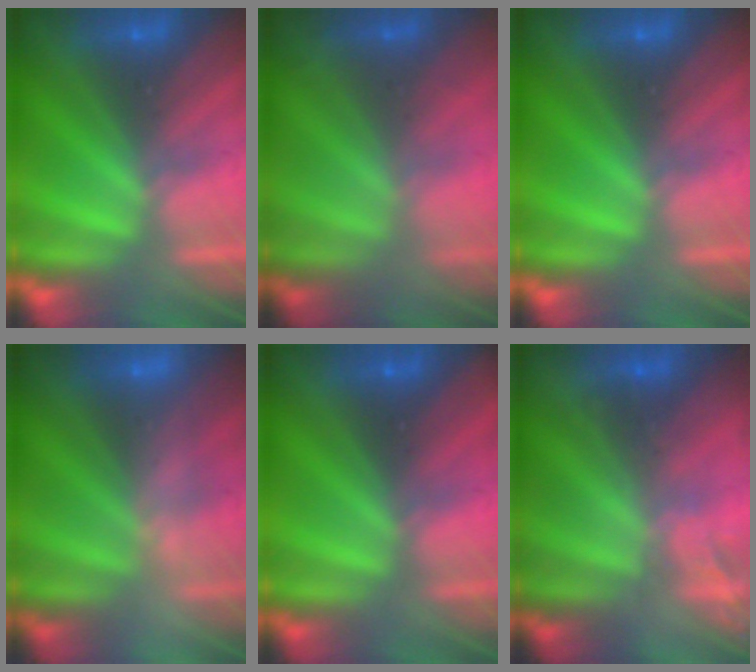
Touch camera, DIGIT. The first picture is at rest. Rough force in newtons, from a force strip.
{"total": 1.5}
{"total": 0.0}
{"total": 2.4}
{"total": 2.1}
{"total": 2.2}